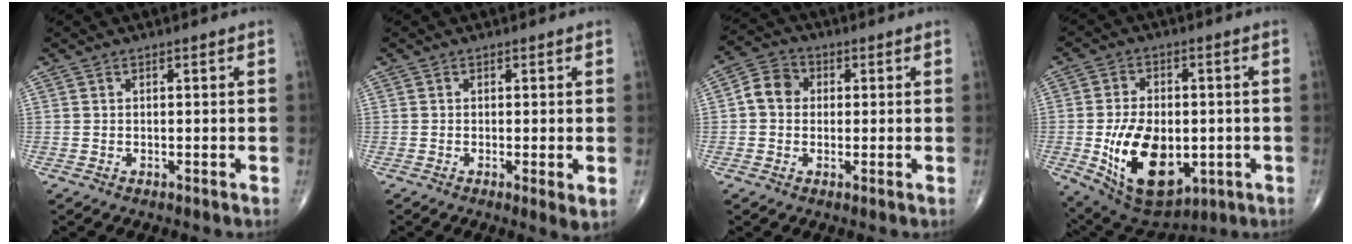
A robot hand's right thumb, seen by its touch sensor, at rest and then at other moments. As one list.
[{"total": 2.4, "force": [-0.4, 0.4, 2.3], "torque": [-0.044, -0.011, -0.011]}, {"total": 5.7, "force": [0.3, 4.9, 2.9], "torque": [-0.039, 0.015, -0.006]}, {"total": 17.9, "force": [-3.6, 10.8, 13.8], "torque": [-0.209, -0.006, -0.034]}]